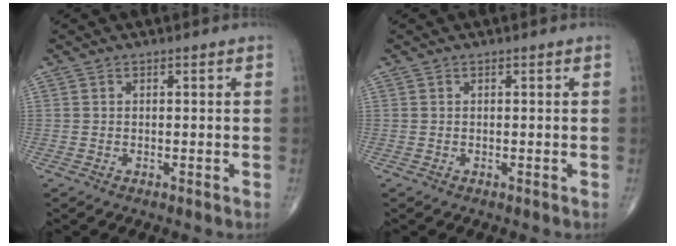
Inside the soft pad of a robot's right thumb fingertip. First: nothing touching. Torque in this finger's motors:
{"motor_torque": [0.01, 0.01, -0.05, -0.05, 0.00]}